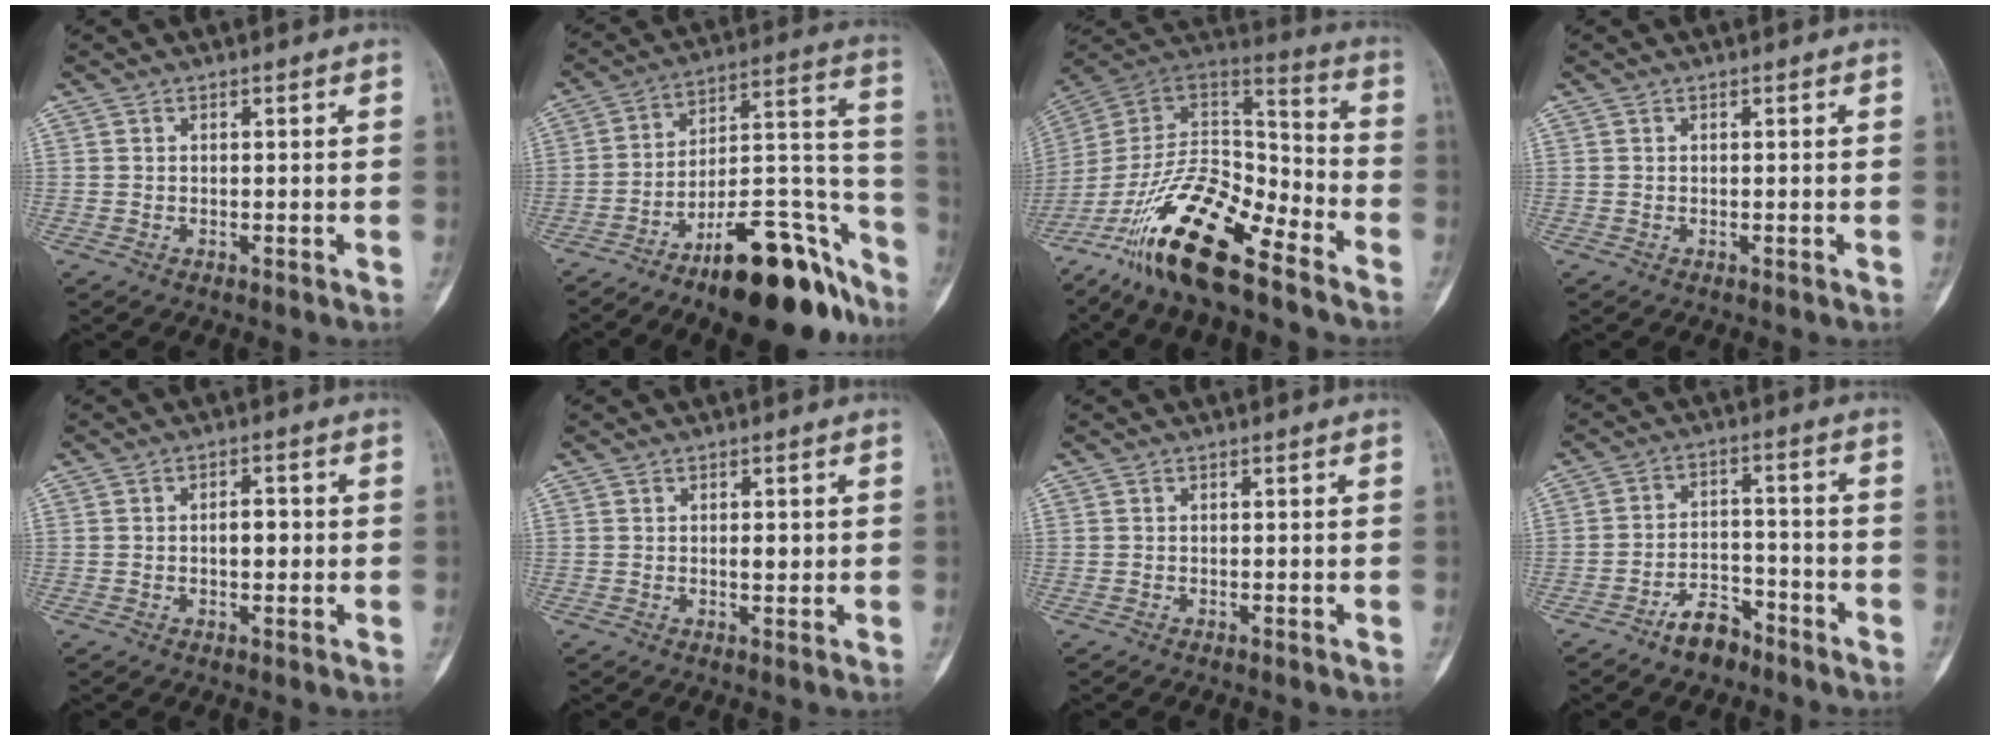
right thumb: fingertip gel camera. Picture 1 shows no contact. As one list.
[{"total": 22.2, "force": [-15.4, 7.4, 14.1], "torque": [-0.139, 0.122, -0.242]}, {"total": 22.9, "force": [-14.5, 7.9, 15.9], "torque": [-0.302, 0.073, -0.258]}, {"total": 0.0}, {"total": 3.2, "force": [-0.1, 1.8, 2.6], "torque": [-0.028, 0.008, -0.003]}, {"total": 1.8, "force": [0.2, 0.8, 1.5], "torque": [-0.022, -0.004, 0.003]}, {"total": 0.0}, {"total": 6.5, "force": [-4.8, 3.3, 2.8], "torque": [-0.037, 0.038, -0.083]}]